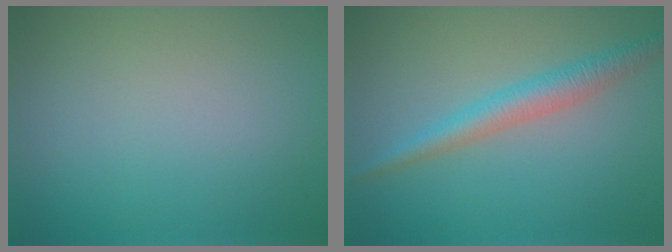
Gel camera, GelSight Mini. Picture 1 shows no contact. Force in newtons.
{"total": 2.9, "press": 2.9, "slide": 0.0}